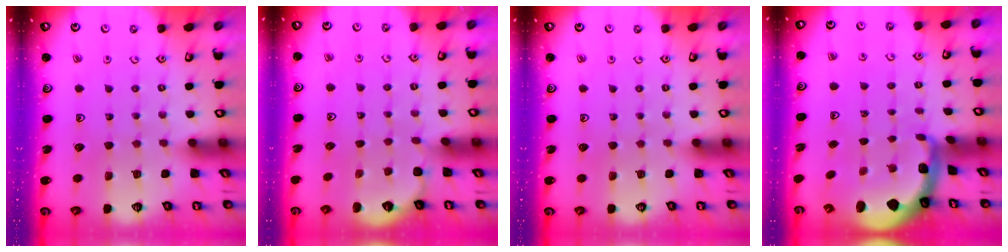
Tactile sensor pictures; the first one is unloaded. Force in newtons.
{"total": 1.4, "press": 1.4, "slide": 0.1}
{"total": 0.0}
{"total": 1.9, "press": 1.9, "slide": 0.4}